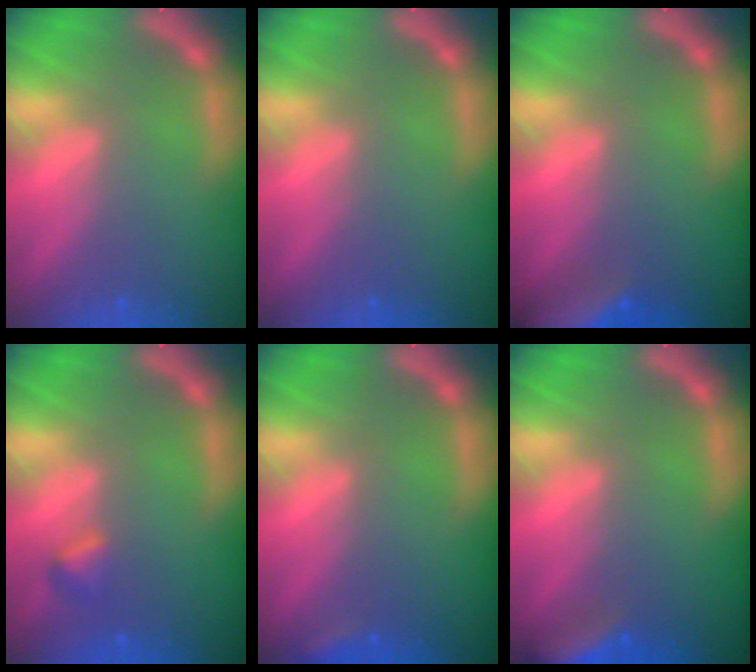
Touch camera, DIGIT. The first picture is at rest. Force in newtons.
{"total": 0.0}
{"total": 8.5}
{"total": 1.4}
{"total": 1.4}
{"total": 5.5}